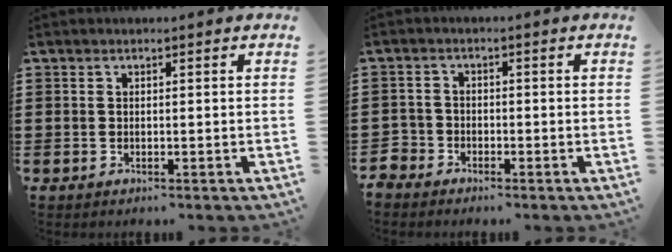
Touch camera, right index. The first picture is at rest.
{"total": 2.5, "force": [-2.1, 1.4, 0.0], "torque": [-0.022, -0.005, -0.053]}